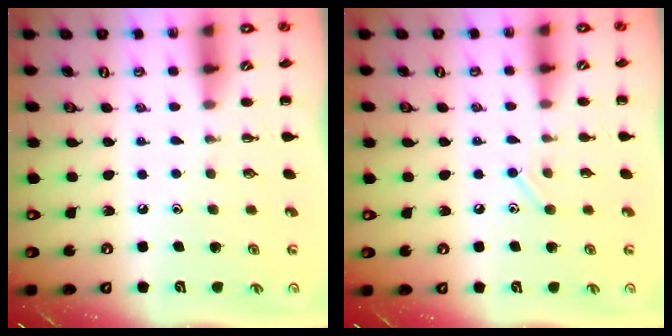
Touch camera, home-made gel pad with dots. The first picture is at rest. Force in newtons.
{"total": 6.6, "press": 6.4, "slide": 1.7}